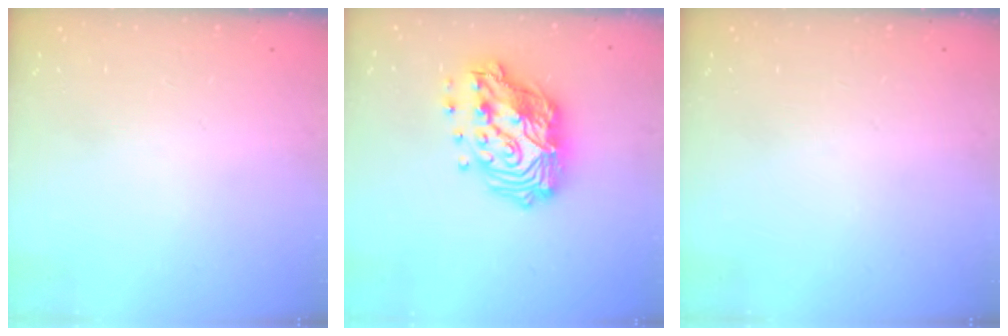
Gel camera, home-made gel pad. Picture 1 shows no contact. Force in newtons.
{"total": 18.6, "press": 18.5, "slide": 1.9}
{"total": 0.0}